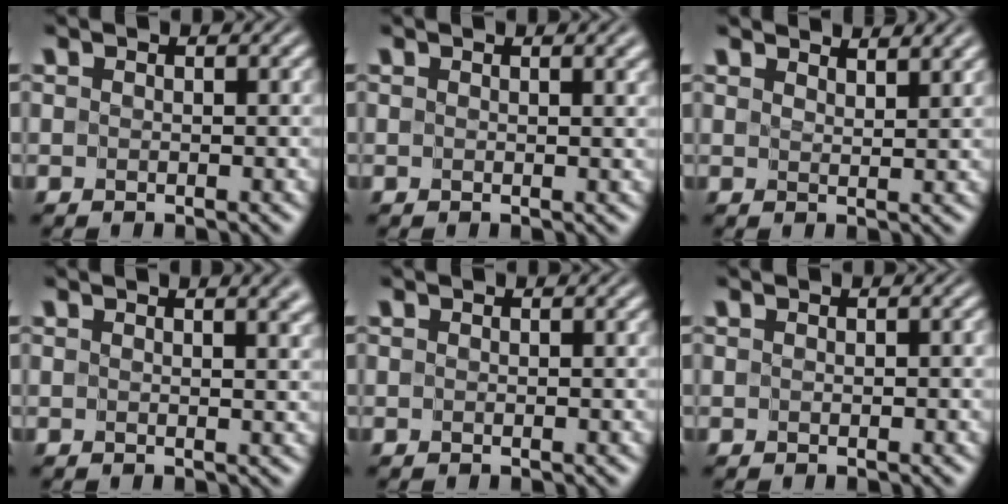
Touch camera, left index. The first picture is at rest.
{"total": 0.9, "force": [0.5, 0.3, 0.7], "torque": [-0.004, 0.001, 0.007]}
{"total": 2.6, "force": [2.6, 0.0, 0.5], "torque": [-0.017, 0.003, 0.040]}
{"total": 2.1, "force": [1.2, 0.8, 1.6], "torque": [-0.011, 0.003, 0.012]}
{"total": 0.0}
{"total": 0.5, "force": [0.1, 0.4, 0.3], "torque": [-0.001, 0.002, -0.004]}